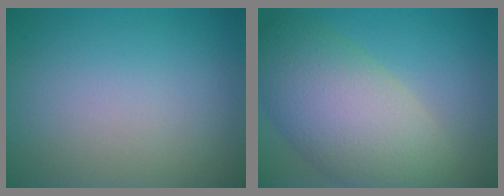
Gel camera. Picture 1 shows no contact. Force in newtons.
{"total": 9.7, "press": 9.7, "slide": 0.6}